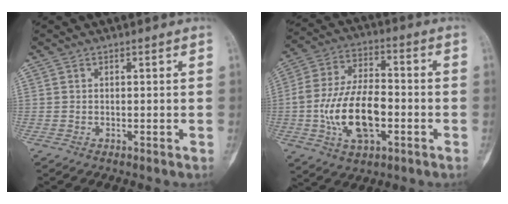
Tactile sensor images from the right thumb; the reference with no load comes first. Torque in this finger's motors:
{"motor_torque": [2.61, 2.40, 1.93, -0.36, 0.46]}